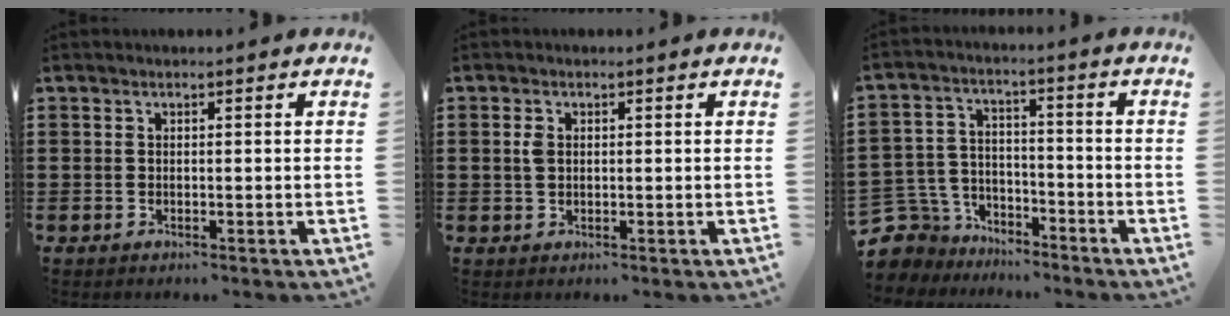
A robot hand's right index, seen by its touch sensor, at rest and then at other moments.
{"total": 1.8, "force": [0.4, 1.1, 1.4], "torque": [-0.031, 0.005, 0.006]}
{"total": 6.4, "force": [-5.4, 3.5, 0.6], "torque": [-0.050, 0.007, -0.113]}